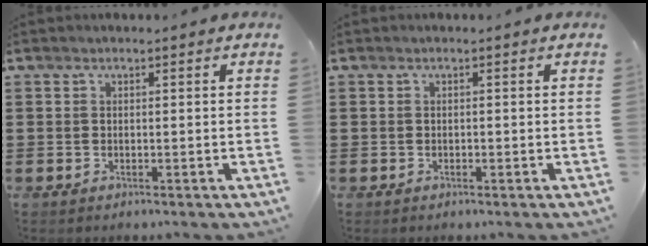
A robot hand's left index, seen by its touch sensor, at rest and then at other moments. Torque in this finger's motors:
{"motor_torque": [-0.03, 0.04, 0.02, 0.01]}